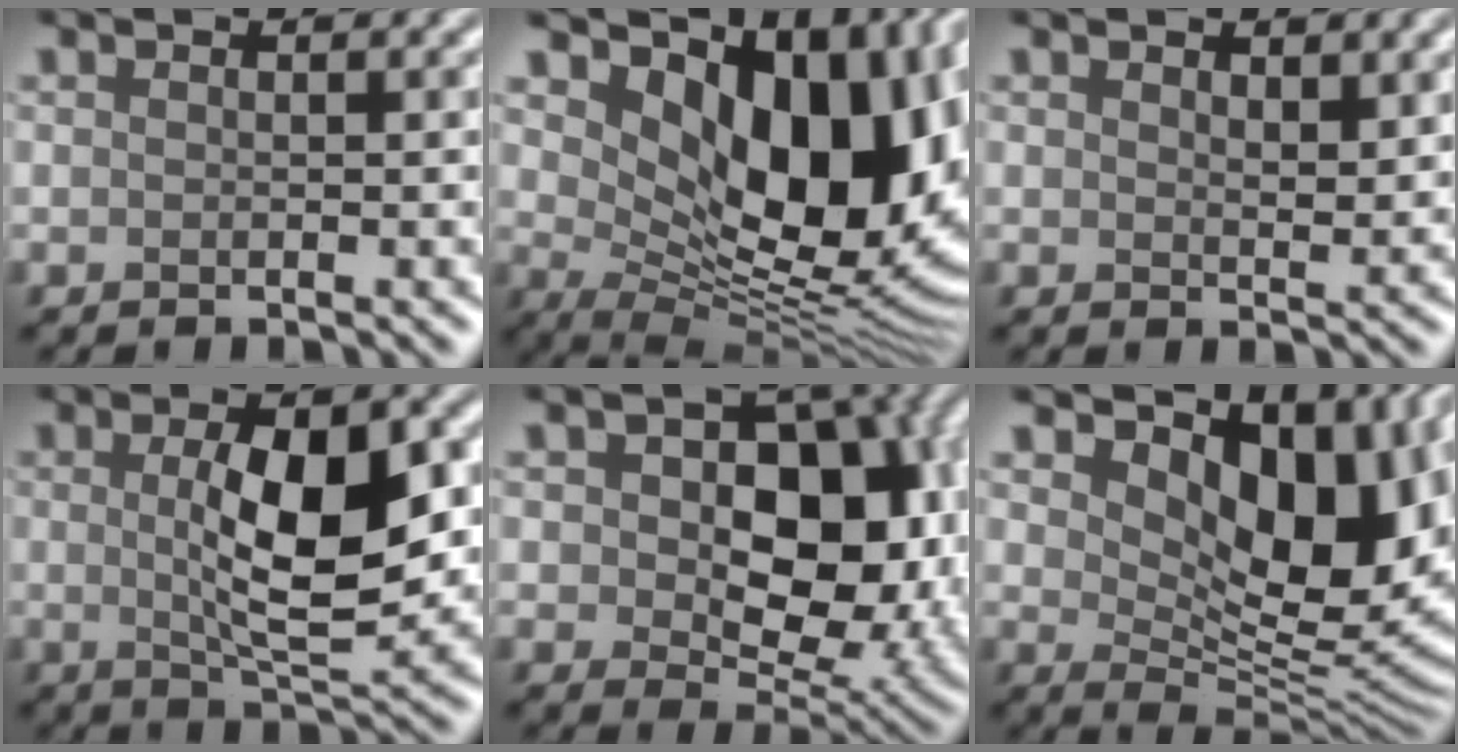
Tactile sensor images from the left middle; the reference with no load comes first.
{"total": 14.9, "force": [4.7, 8.2, 11.6], "torque": [-0.145, -0.013, 0.089]}
{"total": 1.8, "force": [1.3, 0.8, 1.0], "torque": [-0.015, -0.006, 0.026]}
{"total": 7.9, "force": [0.4, 3.2, 7.2], "torque": [-0.121, -0.005, 0.012]}
{"total": 11.1, "force": [1.3, 7.2, 8.4], "torque": [-0.115, -0.003, 0.020]}
{"total": 13.6, "force": [5.6, 7.1, 10.1], "torque": [-0.130, -0.007, 0.095]}